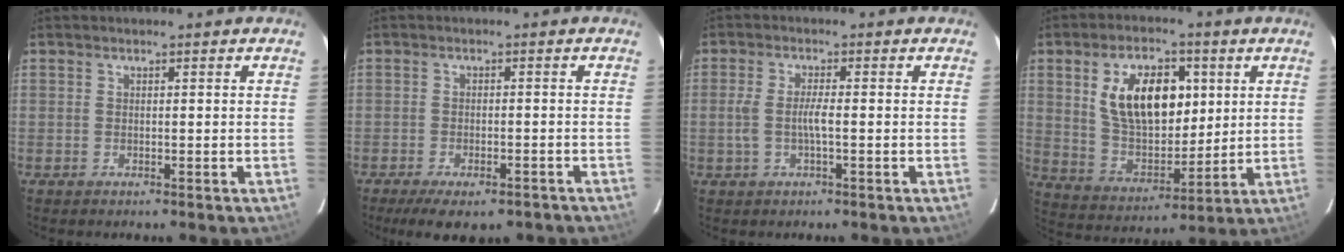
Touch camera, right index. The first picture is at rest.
{"total": 10.2, "force": [-7.8, 3.6, 5.5], "torque": [-0.114, -0.024, -0.108]}
{"total": 3.9, "force": [-0.8, 0.5, 3.8], "torque": [-0.074, 0.002, -0.013]}
{"total": 16.0, "force": [4.8, 9.1, 12.2], "torque": [-0.218, 0.011, 0.098]}